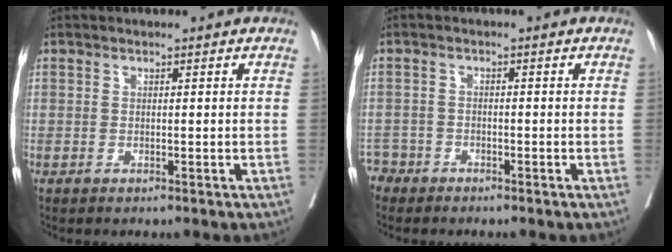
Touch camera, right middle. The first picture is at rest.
{"total": 2.5, "force": [-2.1, 1.0, -0.7], "torque": [0.007, 0.001, -0.045]}